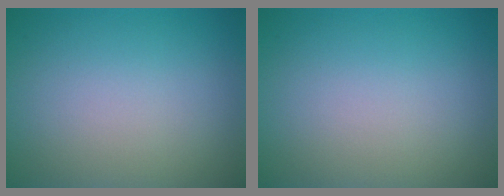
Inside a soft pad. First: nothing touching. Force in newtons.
{"total": 0.0}